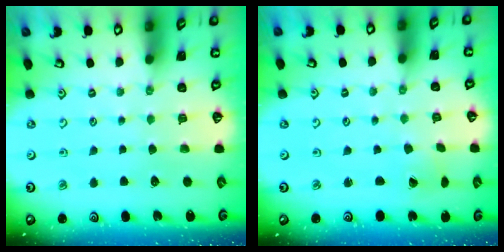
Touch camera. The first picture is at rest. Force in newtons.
{"total": 0.9, "press": 0.8, "slide": 0.4}